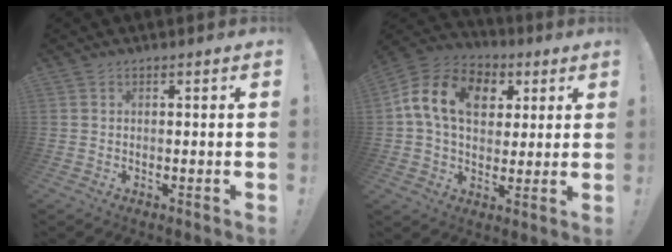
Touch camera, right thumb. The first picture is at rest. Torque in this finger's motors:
{"motor_torque": [1.59, 1.99, 0.77, -0.48, 0.31]}